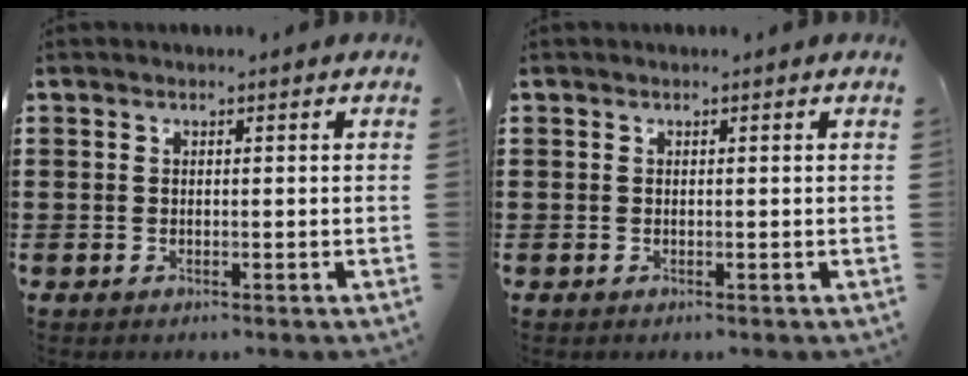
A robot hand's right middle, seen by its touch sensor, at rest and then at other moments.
{"total": 0.0}